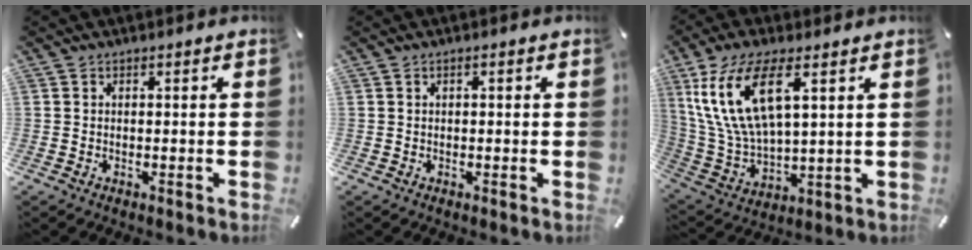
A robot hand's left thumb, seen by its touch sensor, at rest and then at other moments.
{"total": 0.7, "force": [0.0, 0.1, 0.7], "torque": [-0.012, 0.000, 0.000]}
{"total": 15.9, "force": [7.2, 6.8, 12.4], "torque": [-0.291, -0.017, 0.126]}